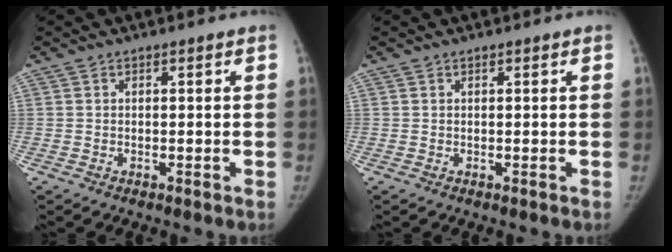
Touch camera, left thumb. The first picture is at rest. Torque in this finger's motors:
{"motor_torque": [0.08, -0.02, 0.18, -0.17, 0.03]}